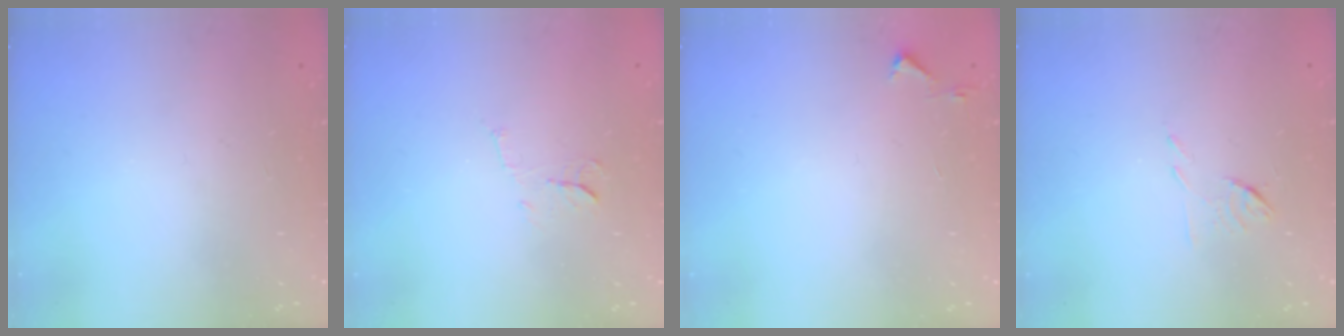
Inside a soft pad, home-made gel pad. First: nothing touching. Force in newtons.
{"total": 5.6, "press": 5.6, "slide": 0.4}
{"total": 3.1, "press": 3.0, "slide": 0.3}
{"total": 6.0, "press": 6.0, "slide": 0.7}